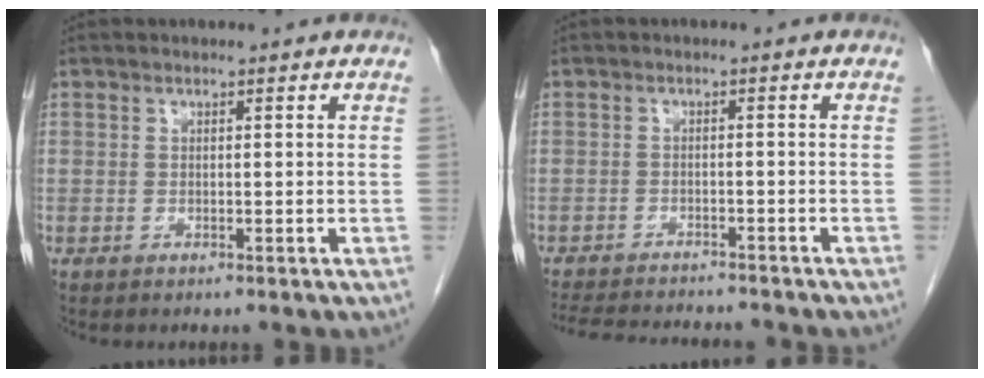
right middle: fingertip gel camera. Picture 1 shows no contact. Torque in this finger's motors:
{"motor_torque": [0.35, -0.33, 0.06, 0.02]}